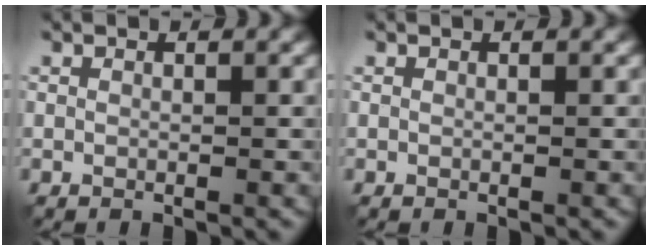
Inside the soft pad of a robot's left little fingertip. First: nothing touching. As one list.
[{"total": 0.0}]